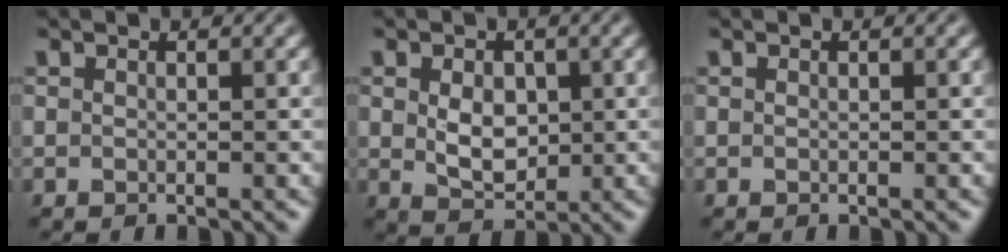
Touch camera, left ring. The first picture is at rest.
{"total": 3.5, "force": [0.3, 2.4, 2.5], "torque": [-0.048, -0.005, 0.007]}
{"total": 0.0}